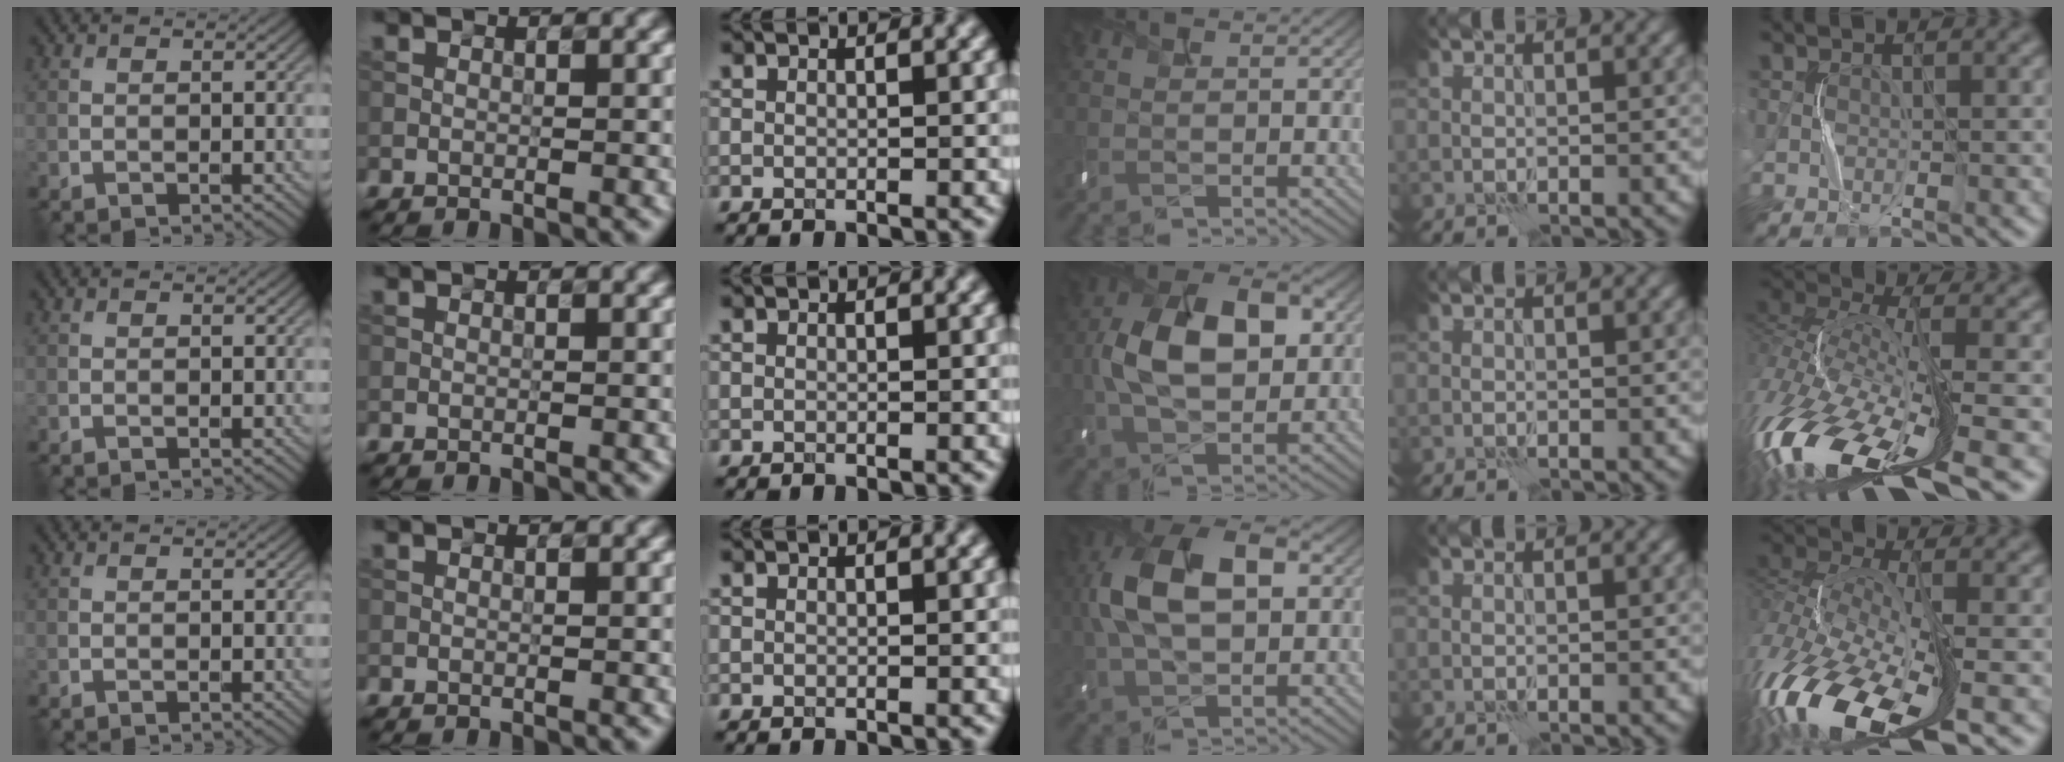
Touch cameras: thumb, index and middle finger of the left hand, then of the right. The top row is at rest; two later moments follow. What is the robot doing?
{"motion": "shake", "object": "handbell"}